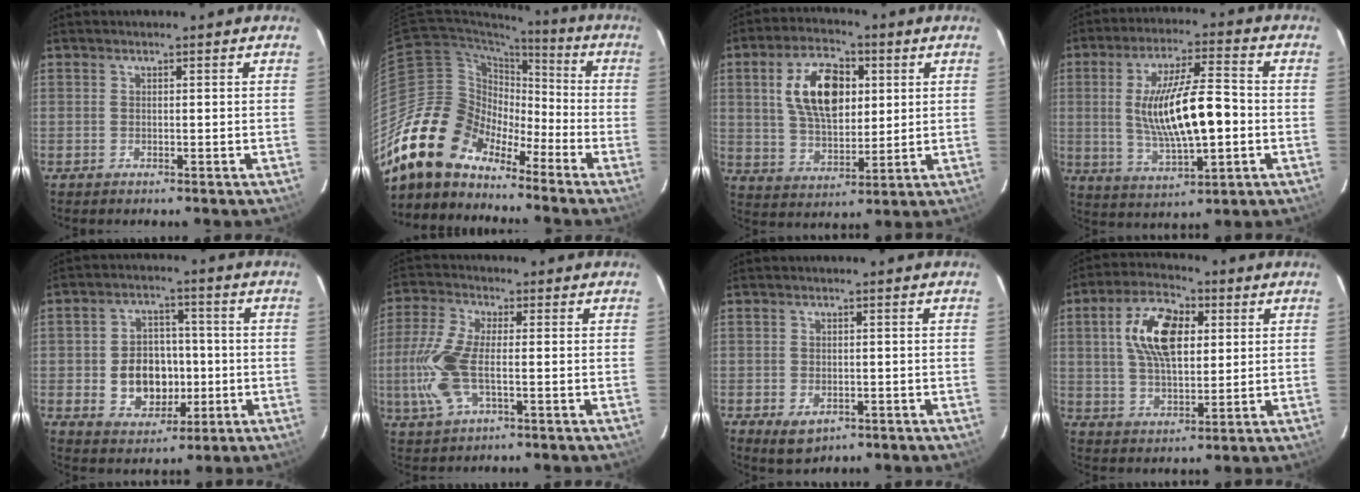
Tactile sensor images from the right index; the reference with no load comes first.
{"total": 15.6, "force": [-12.2, 8.3, 5.2], "torque": [-0.103, 0.021, -0.233]}
{"total": 13.6, "force": [3.6, 7.7, 10.7], "torque": [-0.195, 0.018, 0.072]}
{"total": 15.2, "force": [-1.0, 4.3, 14.6], "torque": [-0.270, -0.003, -0.005]}
{"total": 10.6, "force": [-1.6, 8.5, 6.1], "torque": [-0.133, 0.014, -0.008]}
{"total": 11.2, "force": [-1.9, 4.7, 10.1], "torque": [-0.228, -0.001, -0.040]}
{"total": 4.2, "force": [-1.7, 2.9, 2.5], "torque": [-0.047, -0.009, -0.019]}
{"total": 13.0, "force": [3.3, 6.8, 10.6], "torque": [-0.197, 0.023, 0.061]}